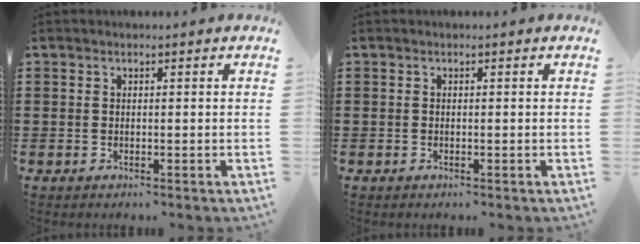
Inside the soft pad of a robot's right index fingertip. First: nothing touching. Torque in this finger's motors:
{"motor_torque": [-0.59, 1.54, 0.00, 0.00]}